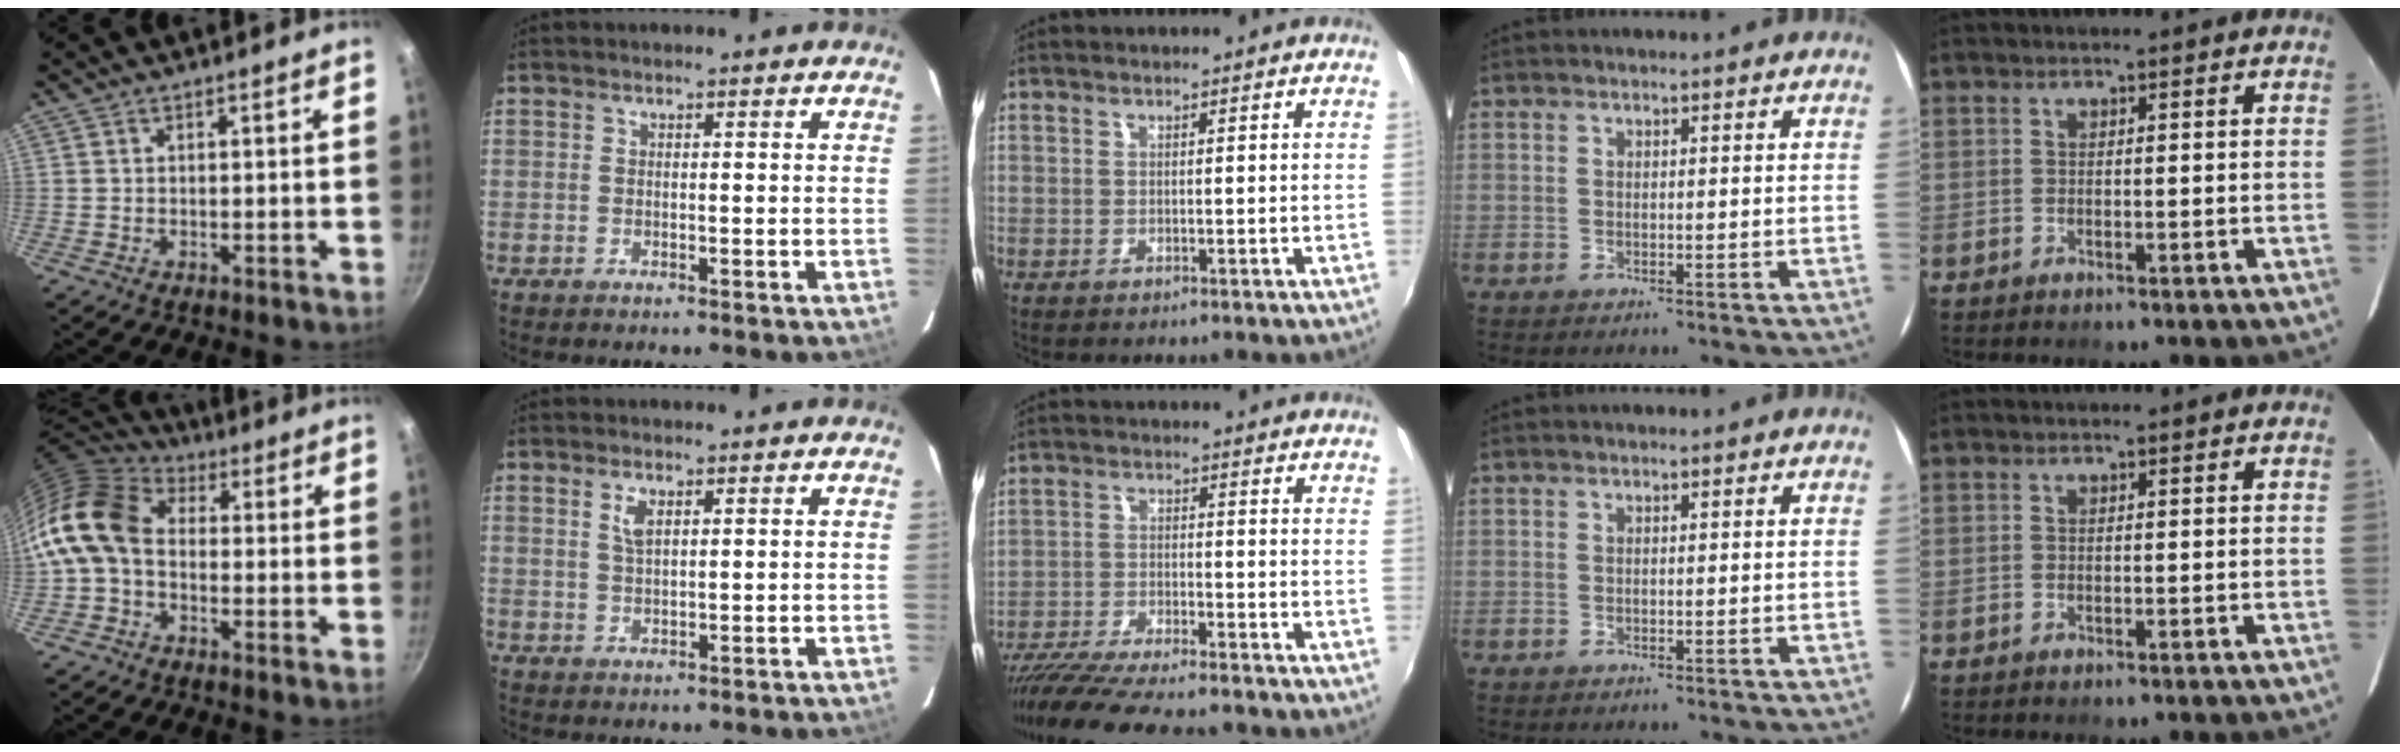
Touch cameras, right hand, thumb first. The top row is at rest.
{"thumb": {"total": 14.0, "force": [-1.1, 10.1, 9.5], "torque": [-0.178, 0.033, -0.044]}, "index": {"total": 2.8, "force": [1.2, 1.2, 2.2], "torque": [-0.043, 0.002, 0.024]}, "middle": {"total": 17.3, "force": [-15.1, 2.1, 8.2], "torque": [-0.164, -0.036, -0.250]}}